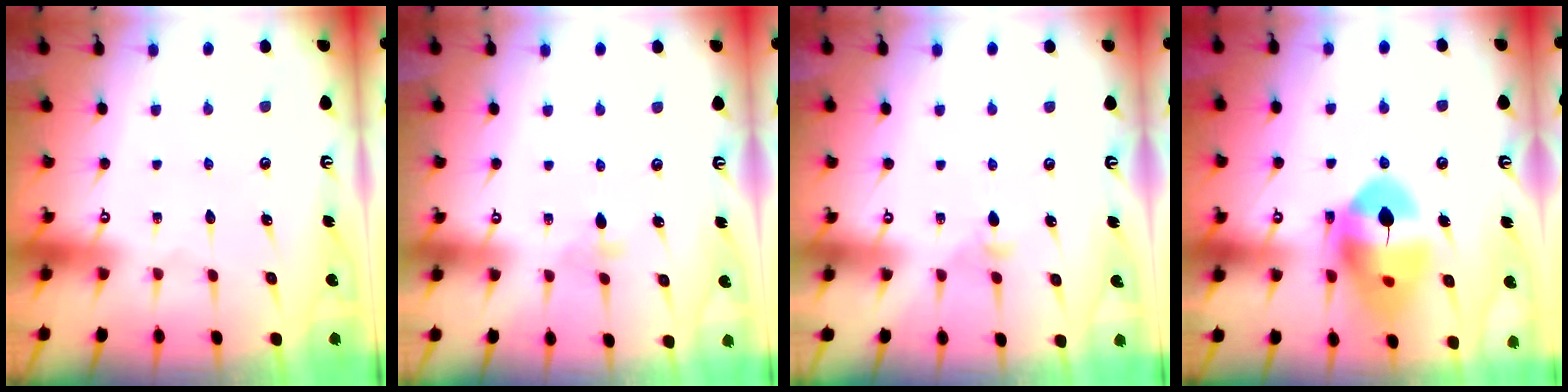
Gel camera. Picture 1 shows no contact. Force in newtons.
{"total": 3.0, "press": 2.9, "slide": 0.6}
{"total": 2.8, "press": 2.7, "slide": 0.8}
{"total": 14.7, "press": 14.6, "slide": 1.9}